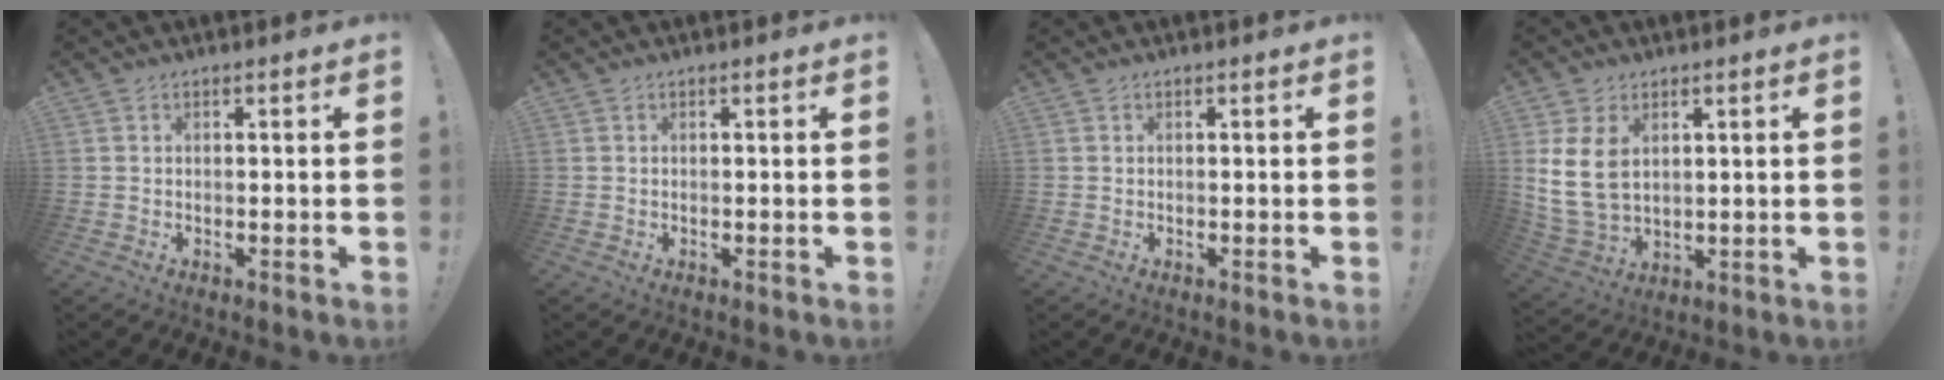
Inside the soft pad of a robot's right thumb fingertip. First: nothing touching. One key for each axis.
{"total": 0.0}
{"total": 0.0}
{"total": 10.8, "fx": 3.0, "fy": 7.5, "fz": 7.2, "tx": -0.138, "ty": -0.010, "tz": 0.060}